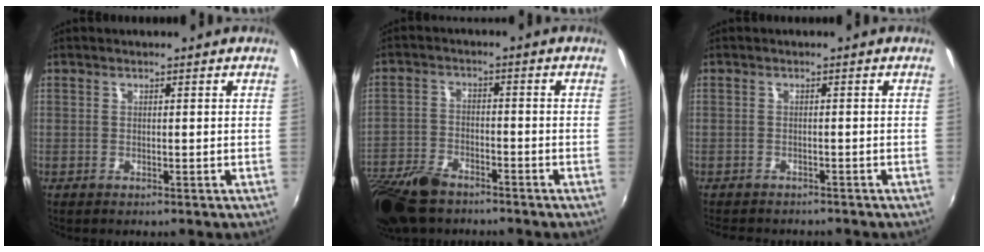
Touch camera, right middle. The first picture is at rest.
{"total": 12.6, "force": [-9.4, 5.6, 6.2], "torque": [-0.159, -0.021, -0.183]}
{"total": 4.5, "force": [-4.0, 1.4, 1.4], "torque": [-0.037, -0.011, -0.061]}